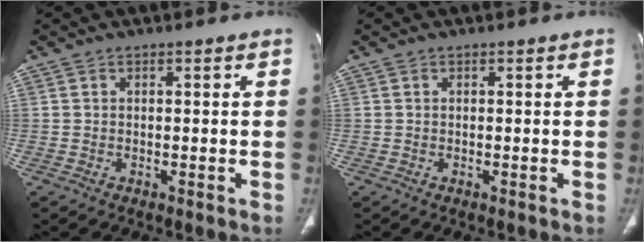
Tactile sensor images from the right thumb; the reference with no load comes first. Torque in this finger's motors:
{"motor_torque": [0.63, -0.11, 0.00, -0.01, 0.01]}